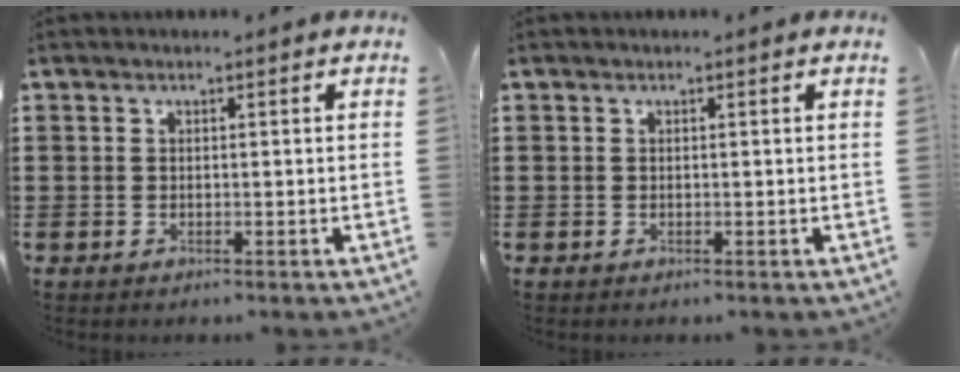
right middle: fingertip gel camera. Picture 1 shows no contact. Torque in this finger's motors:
{"motor_torque": [-0.11, 0.03, 0.01, 0.01]}